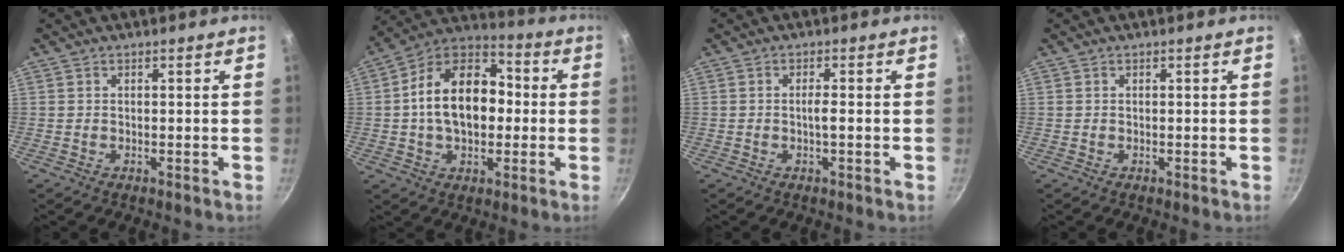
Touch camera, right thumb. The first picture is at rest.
{"total": 18.2, "force": [0.2, 12.2, 13.5], "torque": [-0.191, 0.039, -0.014]}
{"total": 1.7, "force": [-0.4, 0.1, 1.7], "torque": [-0.037, 0.005, -0.007]}
{"total": 0.0}